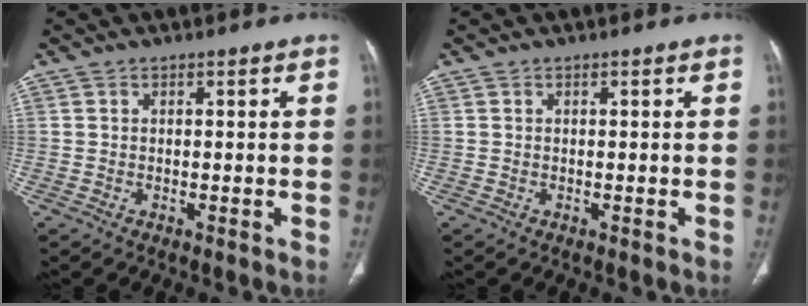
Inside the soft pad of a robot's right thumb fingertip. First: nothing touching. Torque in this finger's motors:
{"motor_torque": [0.00, 0.00, -0.02, -0.01, 0.02]}